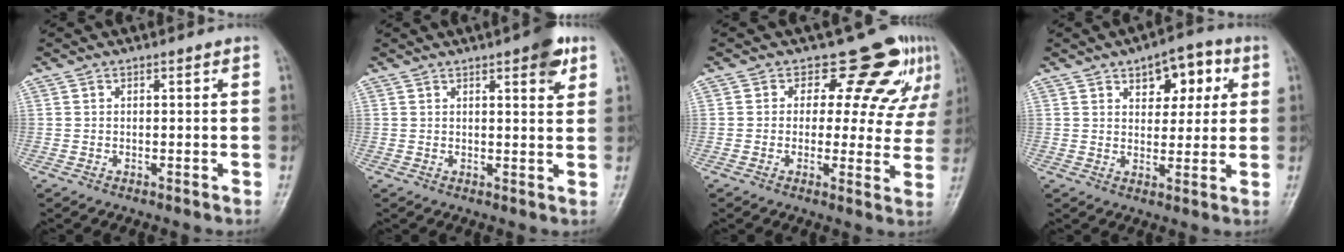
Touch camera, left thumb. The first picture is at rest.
{"total": 5.8, "force": [3.1, 1.8, 4.5], "torque": [-0.045, -0.011, 0.034]}
{"total": 11.9, "force": [7.7, 6.9, 5.9], "torque": [-0.019, -0.038, 0.079]}
{"total": 9.4, "force": [3.9, 5.5, 6.5], "torque": [-0.046, -0.005, 0.049]}